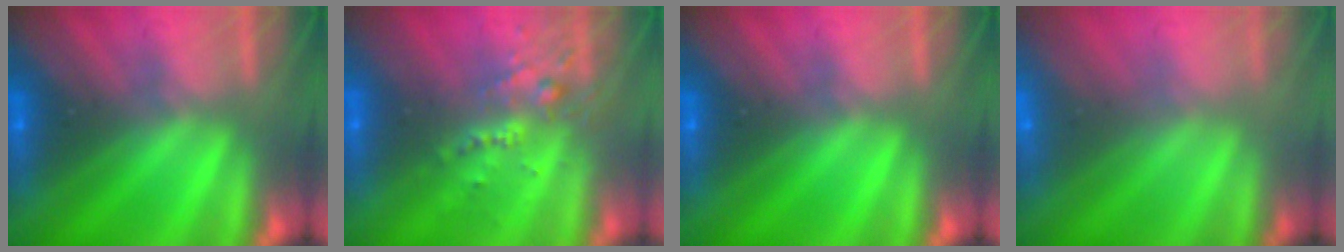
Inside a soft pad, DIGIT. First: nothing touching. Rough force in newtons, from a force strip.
{"total": 2.6}
{"total": 0.0}
{"total": 2.8}